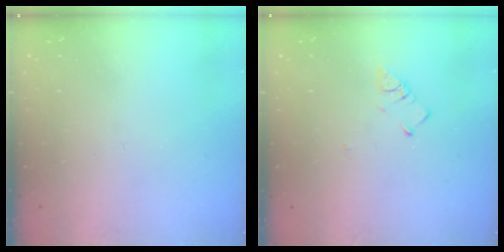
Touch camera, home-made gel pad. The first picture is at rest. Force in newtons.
{"total": 3.5, "press": 3.5, "slide": 0.4}